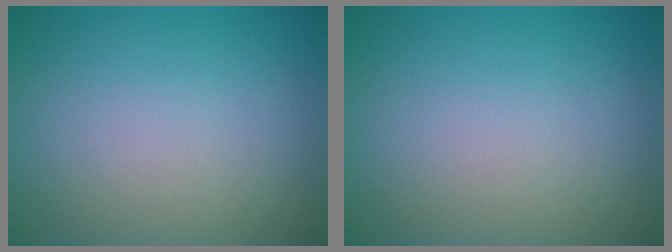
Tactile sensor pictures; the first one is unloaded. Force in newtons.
{"total": 0.0}